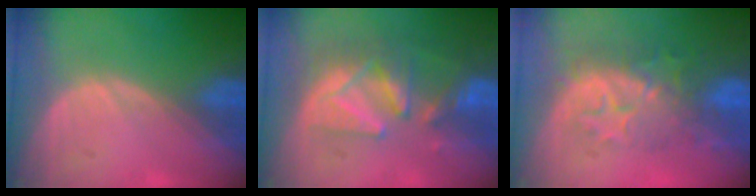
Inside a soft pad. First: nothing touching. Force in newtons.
{"total": 8.6, "press": 8.3, "slide": 2.0}
{"total": 8.4, "press": 8.2, "slide": 2.0}